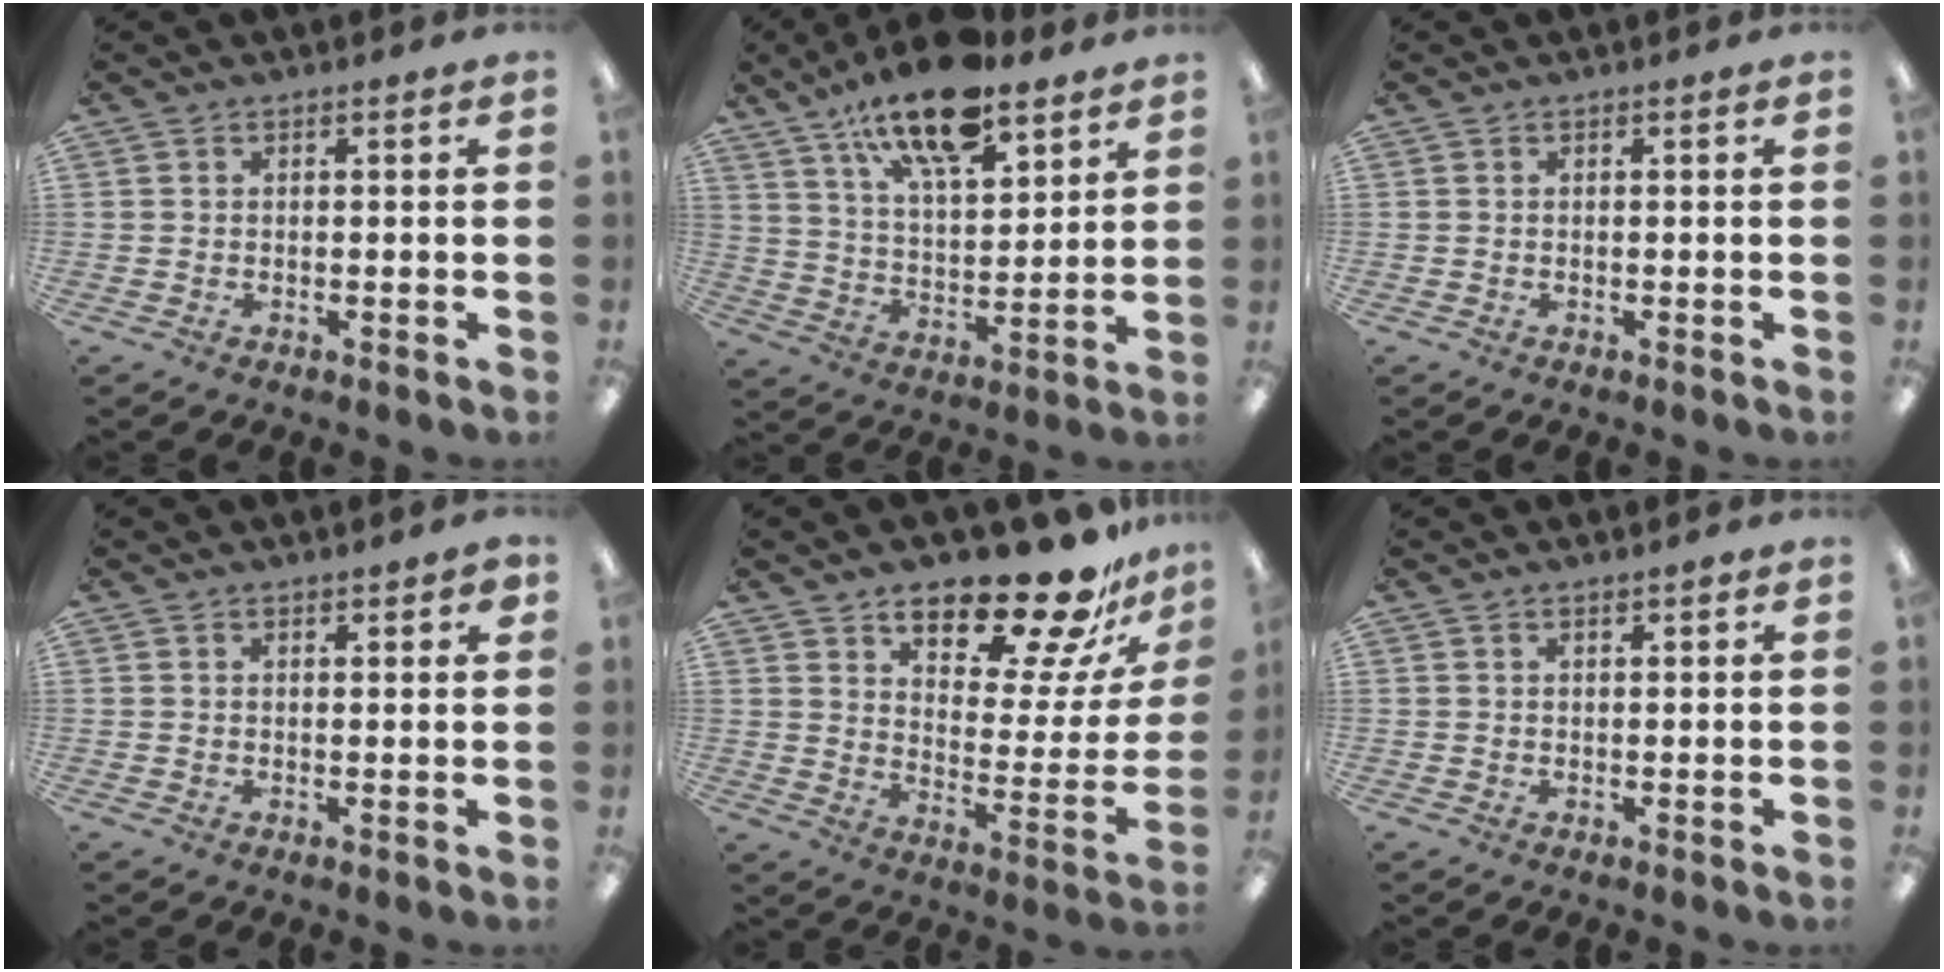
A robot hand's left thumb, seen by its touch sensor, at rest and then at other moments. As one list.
[{"total": 17.7, "force": [12.8, 6.5, 10.4], "torque": [-0.173, -0.063, 0.216]}, {"total": 0.0}, {"total": 1.9, "force": [1.4, 0.5, 1.1], "torque": [-0.007, -0.007, 0.022]}, {"total": 19.7, "force": [15.9, 6.1, 9.8], "torque": [-0.138, -0.122, 0.264]}, {"total": 1.1, "force": [0.9, 0.4, 0.6], "torque": [-0.004, -0.003, 0.014]}]